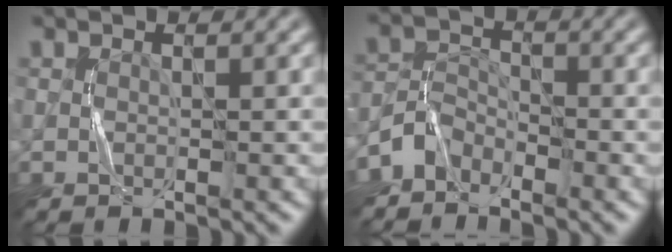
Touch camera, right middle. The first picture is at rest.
{"total": 2.7, "force": [-2.3, 1.3, 0.5], "torque": [-0.011, 0.009, -0.056]}